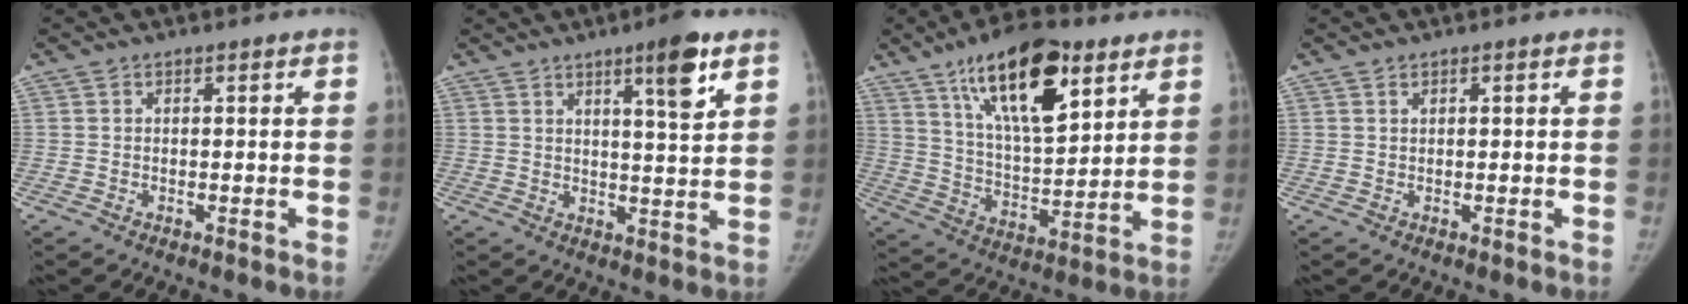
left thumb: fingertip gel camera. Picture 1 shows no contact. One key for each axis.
{"total": 7.9, "fx": 4.4, "fy": 1.0, "fz": 6.4, "tx": -0.089, "ty": -0.027, "tz": 0.065}
{"total": 20.0, "fx": 10.8, "fy": 8.1, "fz": 14.8, "tx": -0.210, "ty": -0.046, "tz": 0.188}
{"total": 0.6, "fx": 0.4, "fy": 0.4, "fz": 0.1, "tx": 0.004, "ty": -0.002, "tz": 0.005}